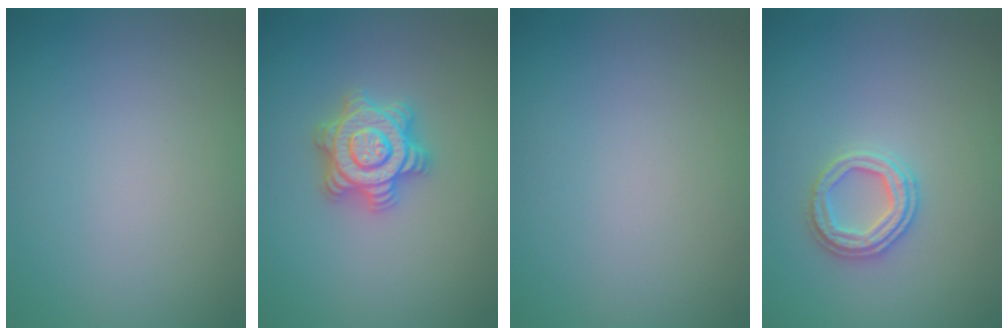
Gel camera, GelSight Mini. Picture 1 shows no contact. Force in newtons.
{"total": 4.8, "press": 4.8, "slide": 0.7}
{"total": 0.0}
{"total": 2.6, "press": 2.5, "slide": 0.3}